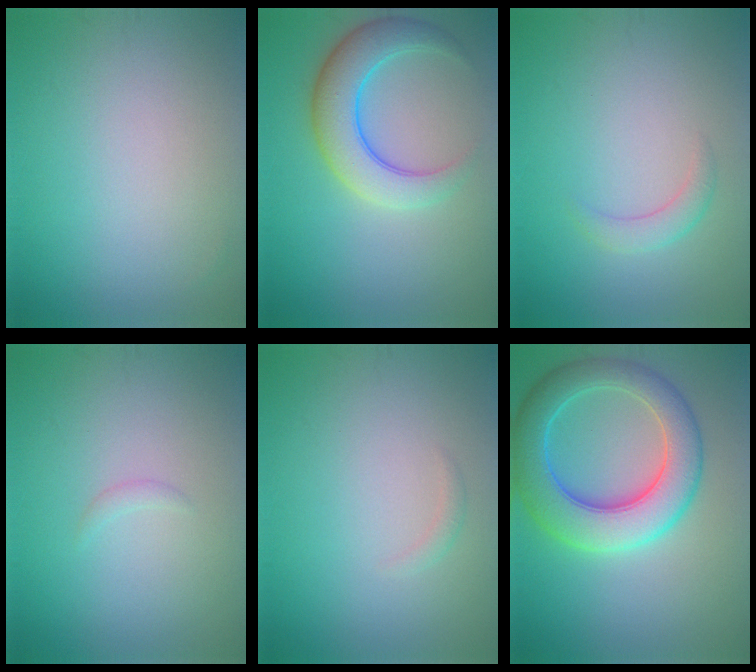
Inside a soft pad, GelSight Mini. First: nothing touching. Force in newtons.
{"total": 5.5, "press": 5.5, "slide": 0.3}
{"total": 1.7, "press": 1.7, "slide": 0.1}
{"total": 0.5, "press": 0.5, "slide": 0.1}
{"total": 0.7, "press": 0.7, "slide": 0.1}
{"total": 7.9, "press": 7.9, "slide": 0.1}